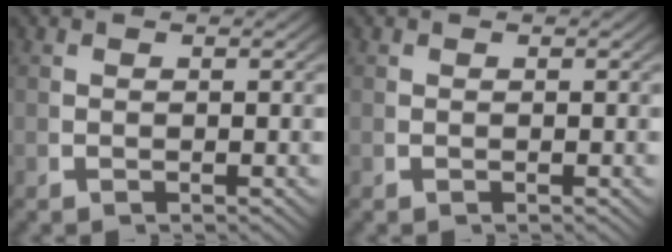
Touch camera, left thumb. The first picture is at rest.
{"total": 0.0}